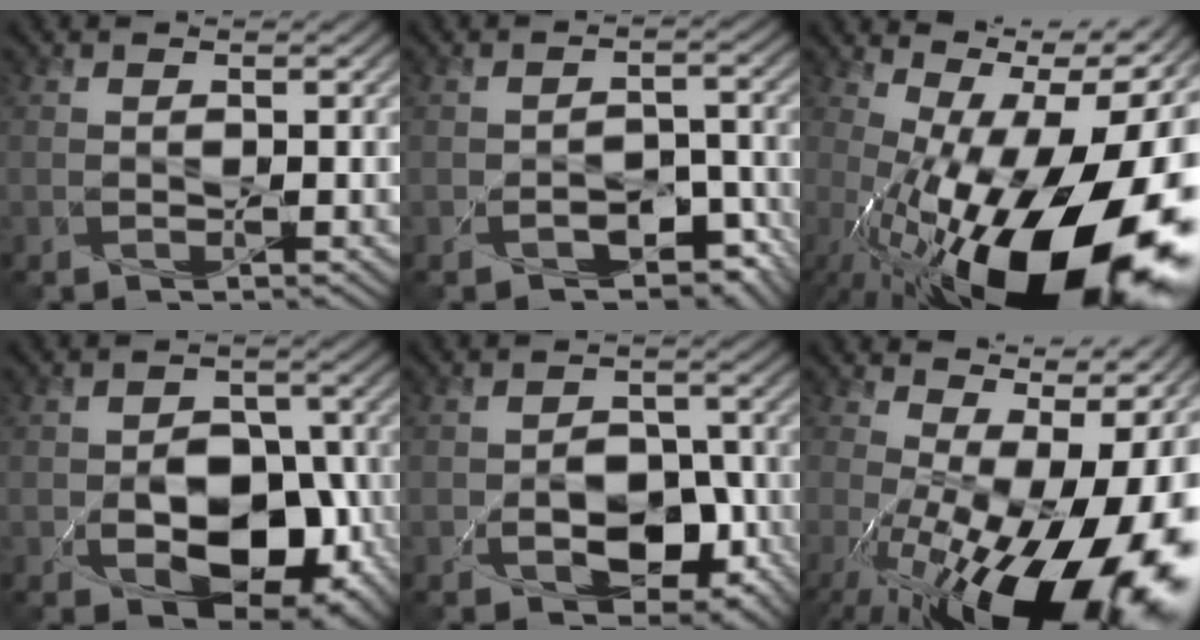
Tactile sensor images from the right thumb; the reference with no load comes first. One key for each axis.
{"total": 5.8, "fx": -3.5, "fy": 3.6, "fz": 2.9, "tx": -0.037, "ty": 0.003, "tz": -0.046}
{"total": 21.0, "fx": -4.1, "fy": 9.5, "fz": 18.2, "tx": -0.272, "ty": -0.007, "tz": -0.067}
{"total": 9.6, "fx": -3.2, "fy": 6.5, "fz": 6.3, "tx": -0.091, "ty": -0.018, "tz": -0.043}
{"total": 7.3, "fx": -2.9, "fy": 4.9, "fz": 4.6, "tx": -0.067, "ty": -0.014, "tz": -0.042}
{"total": 19.2, "fx": -3.0, "fy": 9.7, "fz": 16.3, "tx": -0.229, "ty": -0.023, "tz": -0.028}